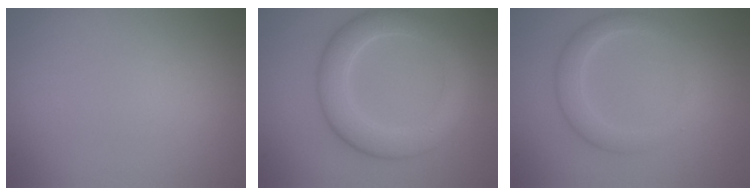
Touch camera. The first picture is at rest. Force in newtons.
{"total": 5.3, "press": 5.3, "slide": 0.2}
{"total": 2.9, "press": 2.9, "slide": 0.2}